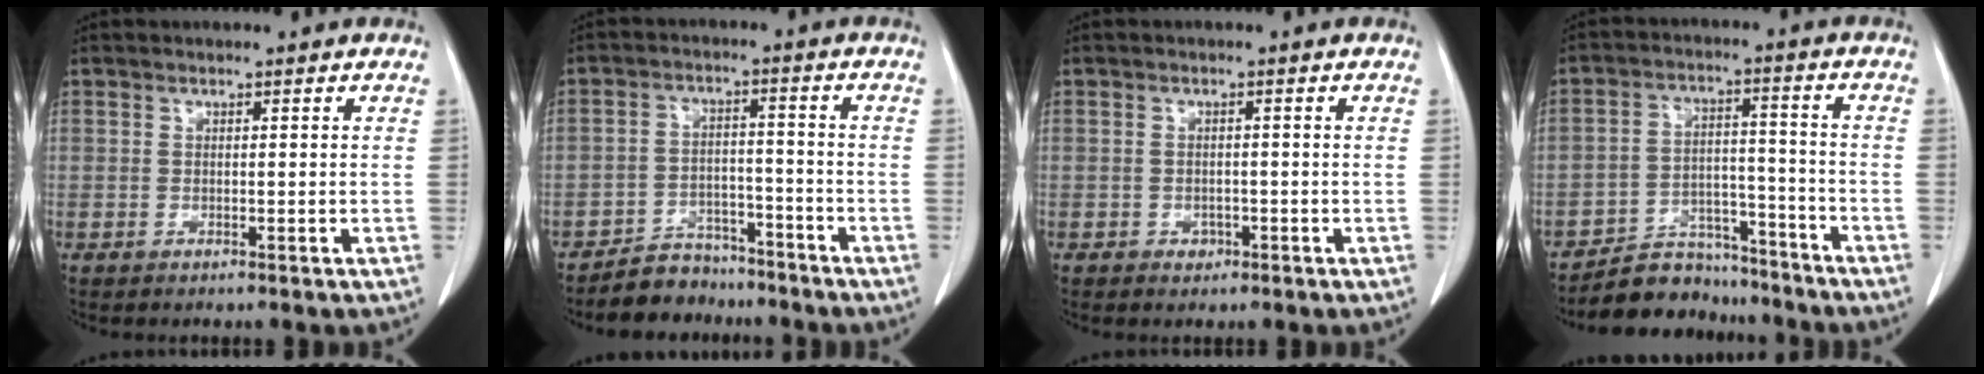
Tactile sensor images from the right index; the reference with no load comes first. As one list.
[{"total": 6.3, "force": [-5.5, 3.1, 0.0], "torque": [0.006, 0.012, -0.093]}, {"total": 1.5, "force": [-0.8, 1.2, 0.4], "torque": [-0.006, 0.005, -0.008]}, {"total": 9.3, "force": [-8.5, 3.7, 0.3], "torque": [0.006, 0.040, -0.140]}]